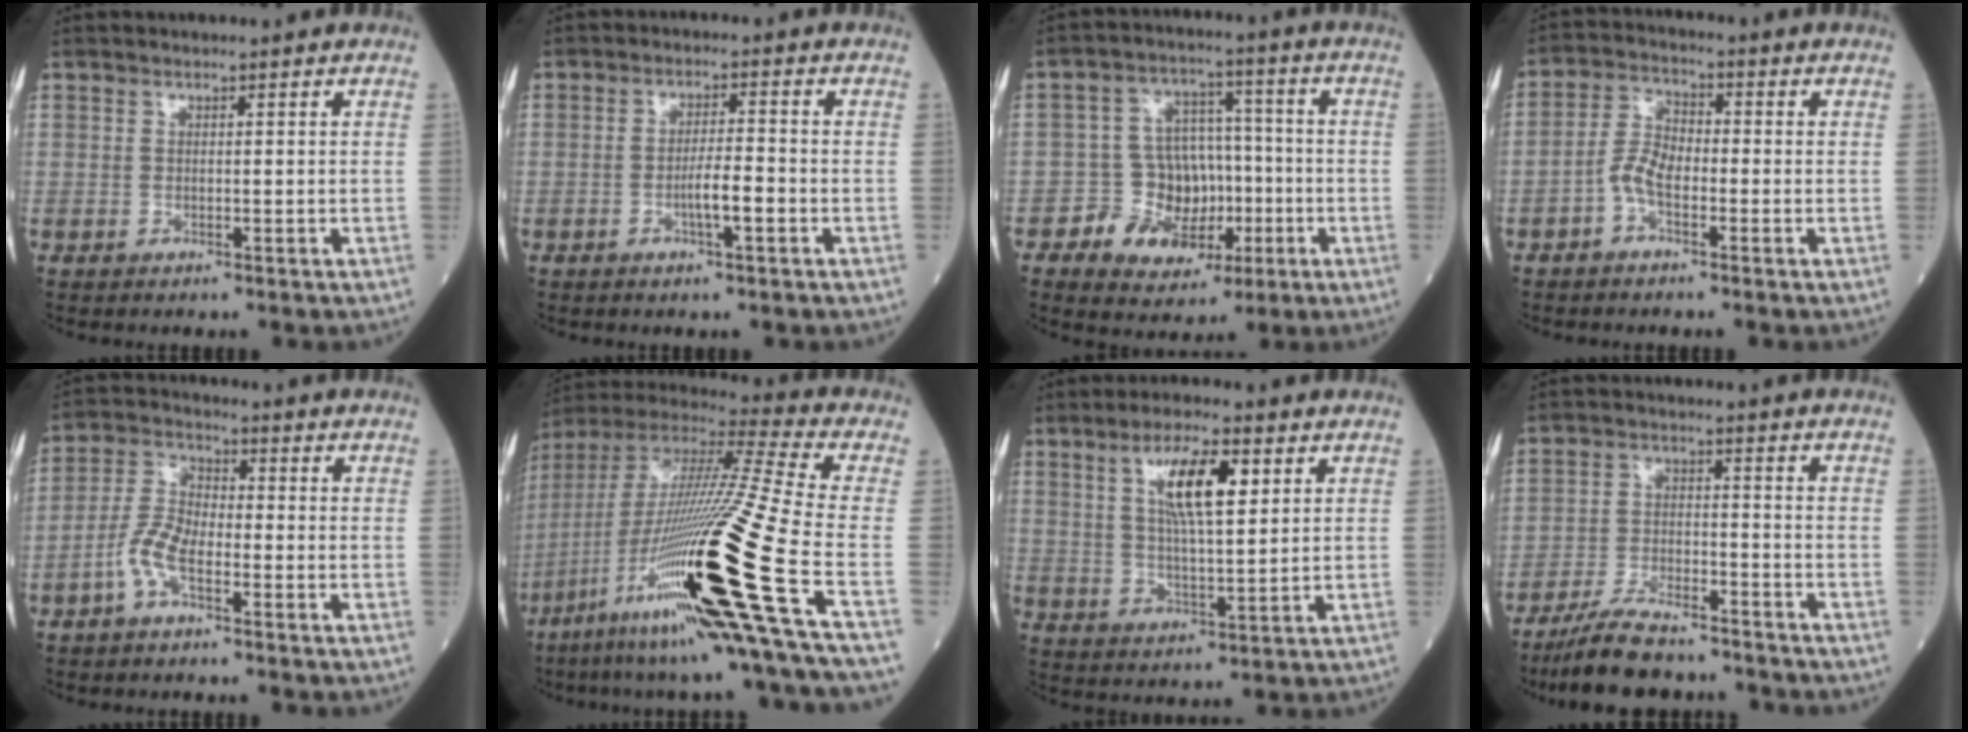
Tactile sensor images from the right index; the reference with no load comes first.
{"total": 4.2, "force": [-1.5, 0.4, 3.9], "torque": [-0.067, 0.000, -0.027]}
{"total": 9.4, "force": [-3.1, 7.6, 4.7], "torque": [-0.072, 0.025, -0.041]}
{"total": 4.8, "force": [-2.1, 2.1, 3.8], "torque": [-0.078, 0.012, -0.047]}
{"total": 6.0, "force": [-2.8, 2.1, 4.9], "torque": [-0.110, 0.007, -0.062]}
{"total": 30.0, "force": [-11.5, -1.1, 27.6], "torque": [-0.498, -0.048, -0.215]}
{"total": 9.4, "force": [3.5, 1.9, 8.5], "torque": [-0.154, 0.005, 0.065]}
{"total": 10.4, "force": [-9.3, 1.9, 4.3], "torque": [-0.077, -0.012, -0.159]}